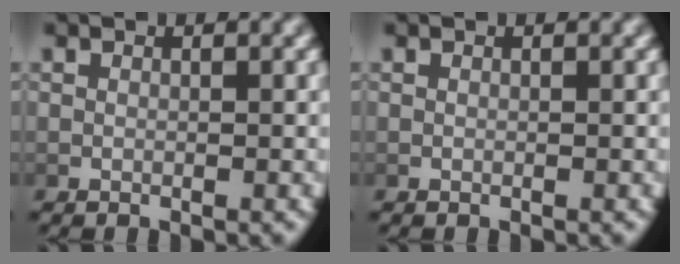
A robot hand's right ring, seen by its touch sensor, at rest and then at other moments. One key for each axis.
{"total": 0.0}